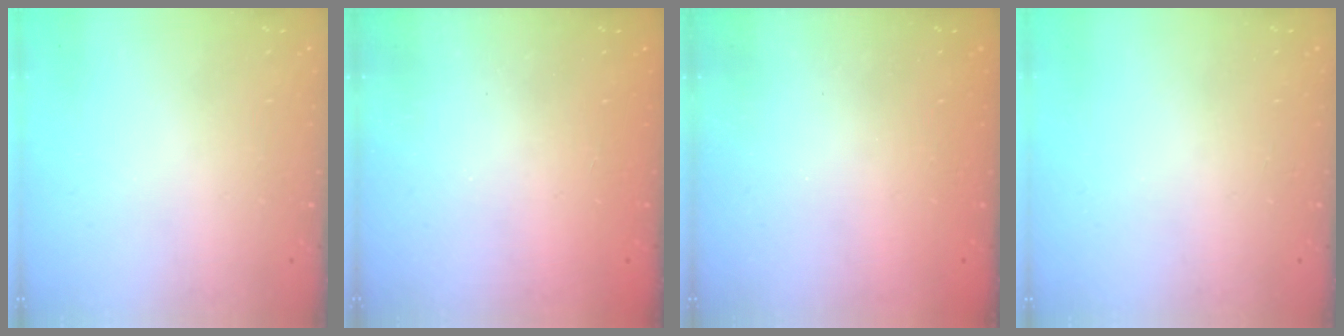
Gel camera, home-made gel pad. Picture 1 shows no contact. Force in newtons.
{"total": 2.5, "press": 2.4, "slide": 0.8}
{"total": 2.4, "press": 2.3, "slide": 0.8}
{"total": 0.0}